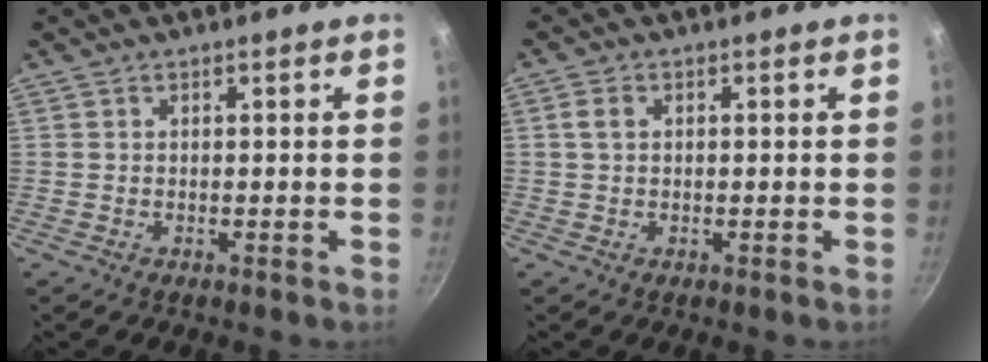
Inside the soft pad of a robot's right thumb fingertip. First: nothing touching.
{"total": 2.1, "force": [0.3, 1.7, 1.2], "torque": [-0.015, 0.004, 0.004]}